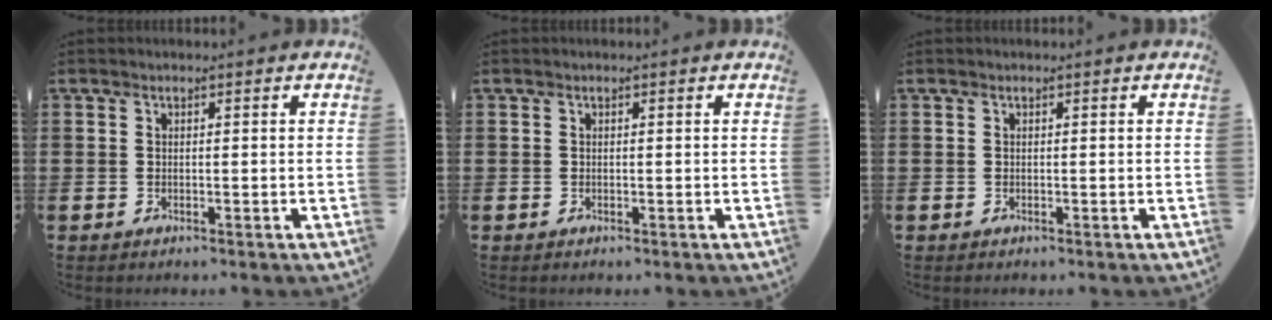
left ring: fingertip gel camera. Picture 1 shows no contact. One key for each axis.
{"total": 0.0}
{"total": 0.0}